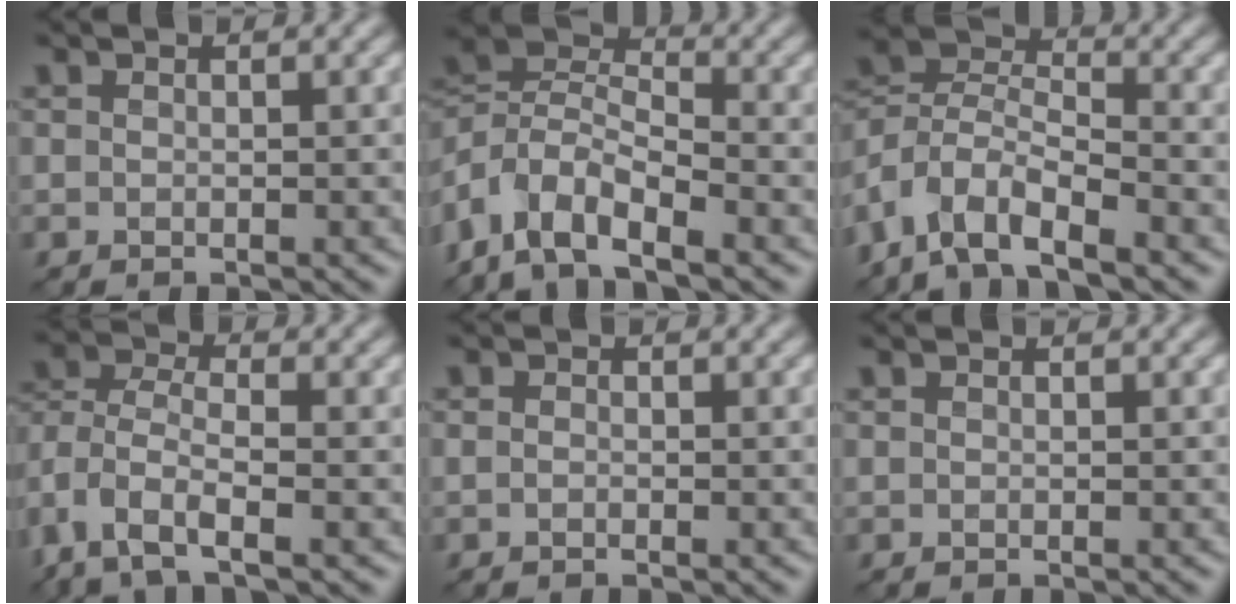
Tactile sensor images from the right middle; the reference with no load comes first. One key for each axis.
{"total": 7.9, "fx": -4.4, "fy": 3.7, "fz": 5.4, "tx": -0.098, "ty": 0.009, "tz": -0.101}
{"total": 7.7, "fx": -5.2, "fy": 3.3, "fz": 4.6, "tx": -0.086, "ty": 0.004, "tz": -0.115}
{"total": 6.3, "fx": -3.0, "fy": 3.1, "fz": 4.7, "tx": -0.104, "ty": -0.004, "tz": -0.073}
{"total": 0.7, "fx": 0.1, "fy": 0.5, "fz": 0.5, "tx": -0.002, "ty": -0.004, "tz": -0.013}
{"total": 0.0}